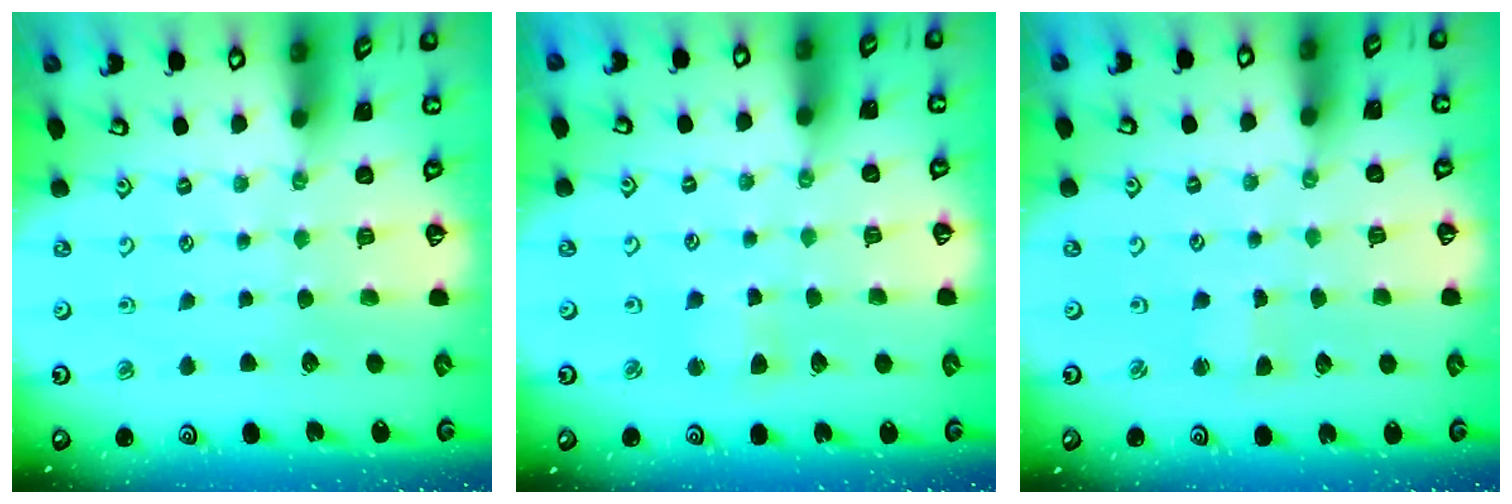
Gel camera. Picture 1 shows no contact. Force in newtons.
{"total": 3.0, "press": 3.0, "slide": 0.4}
{"total": 2.3, "press": 2.3, "slide": 0.3}